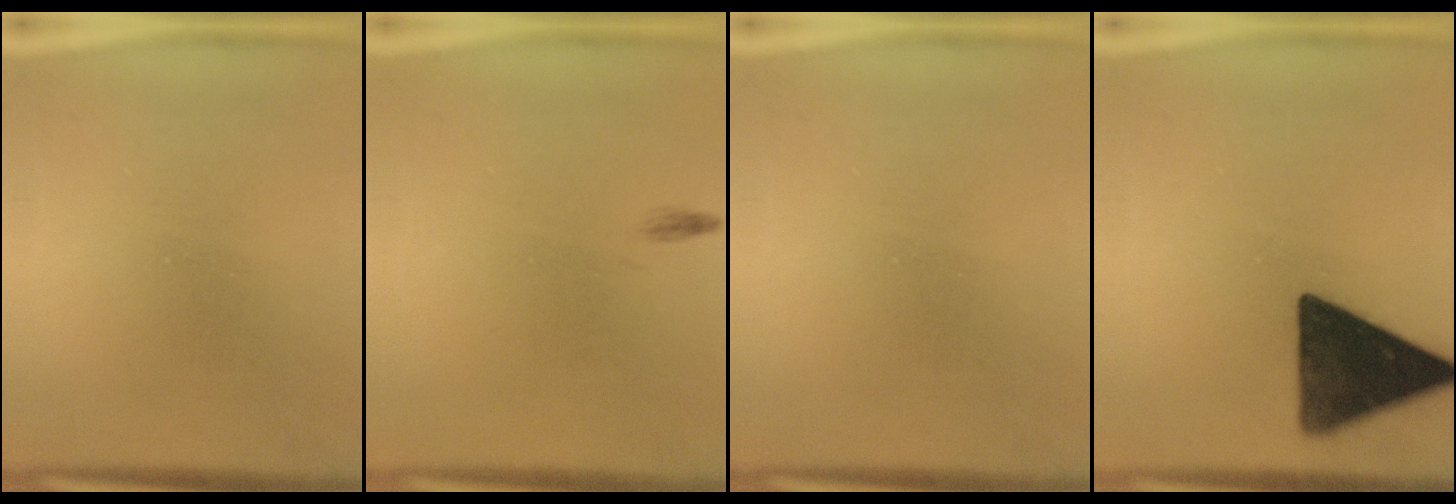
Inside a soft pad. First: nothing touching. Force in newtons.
{"total": 0.5}
{"total": 0.0}
{"total": 14.0}